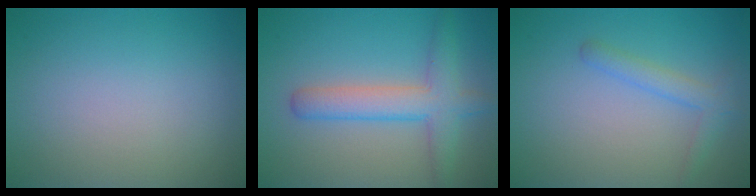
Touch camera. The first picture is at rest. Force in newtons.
{"total": 4.5, "press": 4.5, "slide": 0.2}
{"total": 2.0, "press": 2.0, "slide": 0.2}